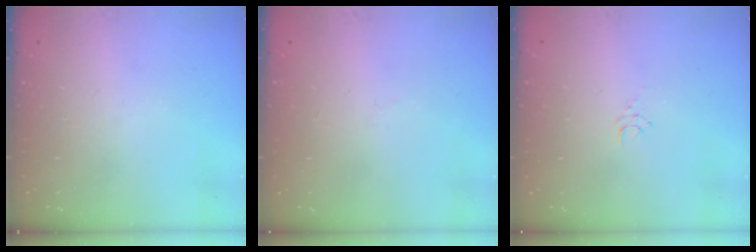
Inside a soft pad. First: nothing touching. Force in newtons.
{"total": 2.0, "press": 1.9, "slide": 0.5}
{"total": 5.0, "press": 4.9, "slide": 0.3}